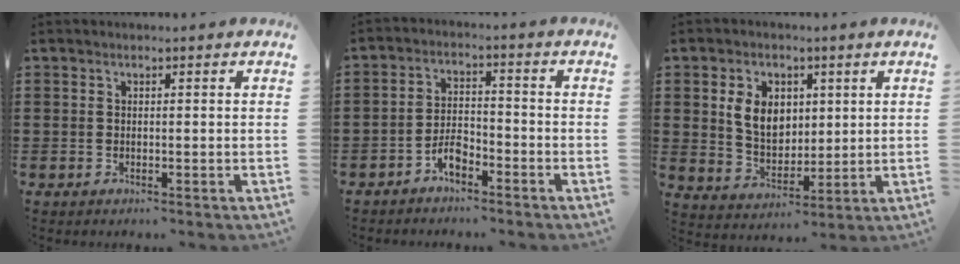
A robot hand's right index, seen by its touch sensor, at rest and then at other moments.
{"total": 3.9, "force": [-2.8, 1.4, 2.3], "torque": [-0.051, 0.005, -0.056]}
{"total": 7.3, "force": [1.9, 5.4, 4.4], "torque": [-0.104, 0.013, 0.031]}